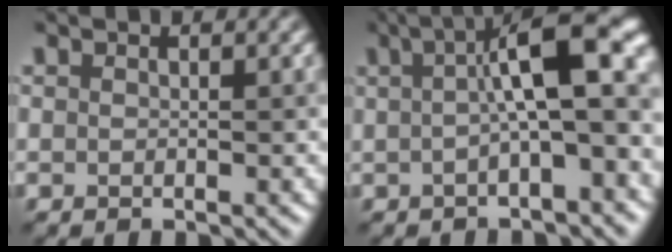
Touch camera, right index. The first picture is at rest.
{"total": 9.0, "force": [0.6, 2.2, 8.7], "torque": [-0.109, 0.029, 0.001]}